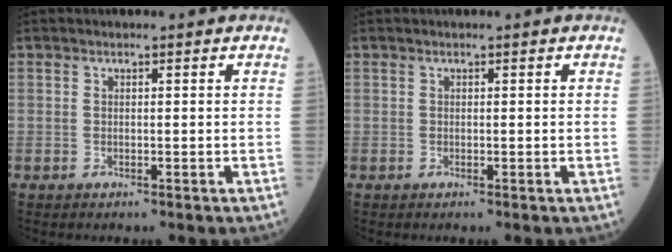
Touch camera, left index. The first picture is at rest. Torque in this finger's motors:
{"motor_torque": [0.23, -0.27, 0.02, 0.00]}